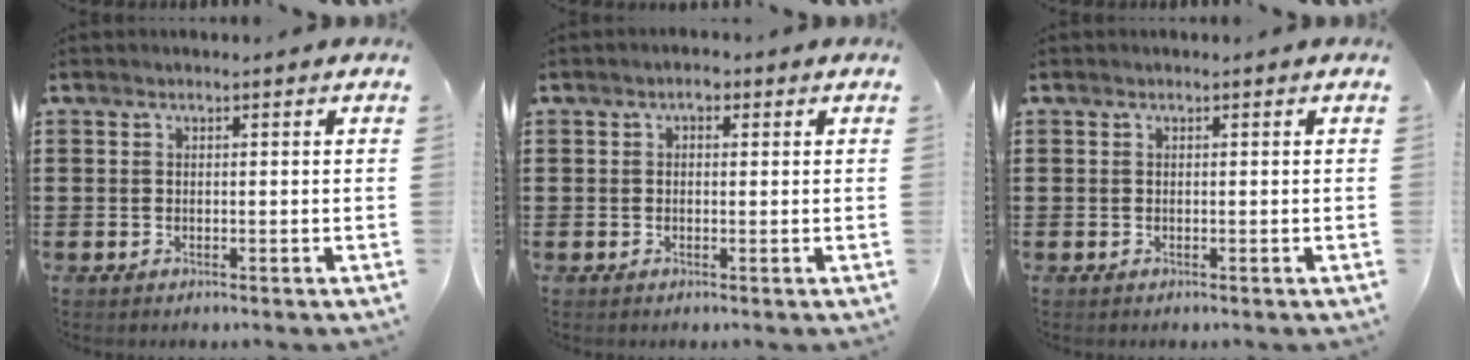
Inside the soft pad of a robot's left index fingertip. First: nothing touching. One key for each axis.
{"total": 1.7, "fx": 0.5, "fy": 1.0, "fz": 1.4, "tx": -0.029, "ty": 0.007, "tz": 0.007}
{"total": 0.0}